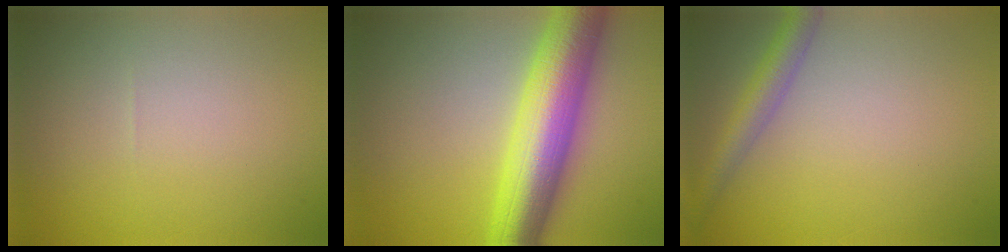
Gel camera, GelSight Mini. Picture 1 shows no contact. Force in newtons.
{"total": 10.0, "press": 10.0, "slide": 0.2}
{"total": 2.8, "press": 2.8, "slide": 0.1}